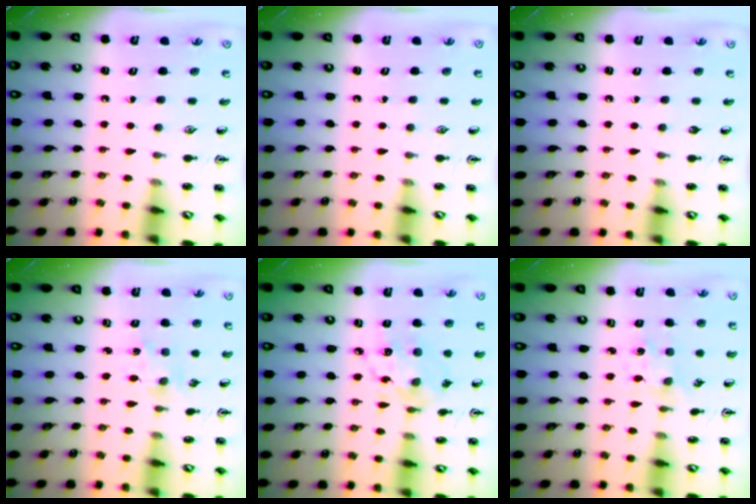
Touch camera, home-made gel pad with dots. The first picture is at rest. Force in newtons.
{"total": 0.0}
{"total": 0.0}
{"total": 1.4, "press": 1.4, "slide": 0.3}
{"total": 11.2, "press": 11.2, "slide": 0.7}
{"total": 0.9, "press": 0.8, "slide": 0.2}